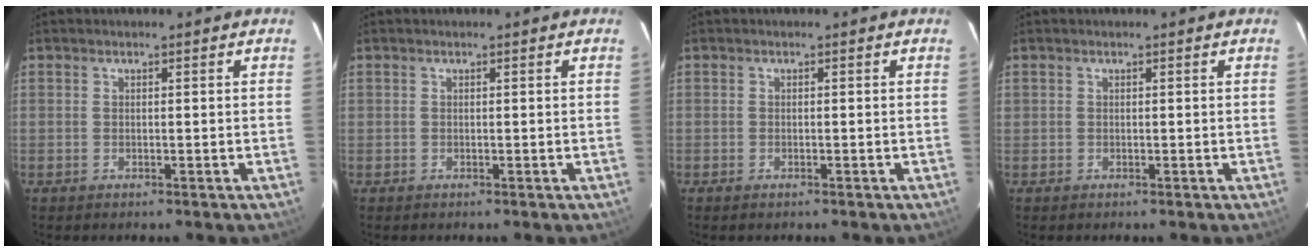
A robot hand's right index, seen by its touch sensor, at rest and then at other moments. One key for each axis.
{"total": 0.0}
{"total": 0.5, "fx": -0.5, "fy": 0.2, "fz": 0.1, "tx": -0.003, "ty": -0.003, "tz": -0.010}
{"total": 0.0}